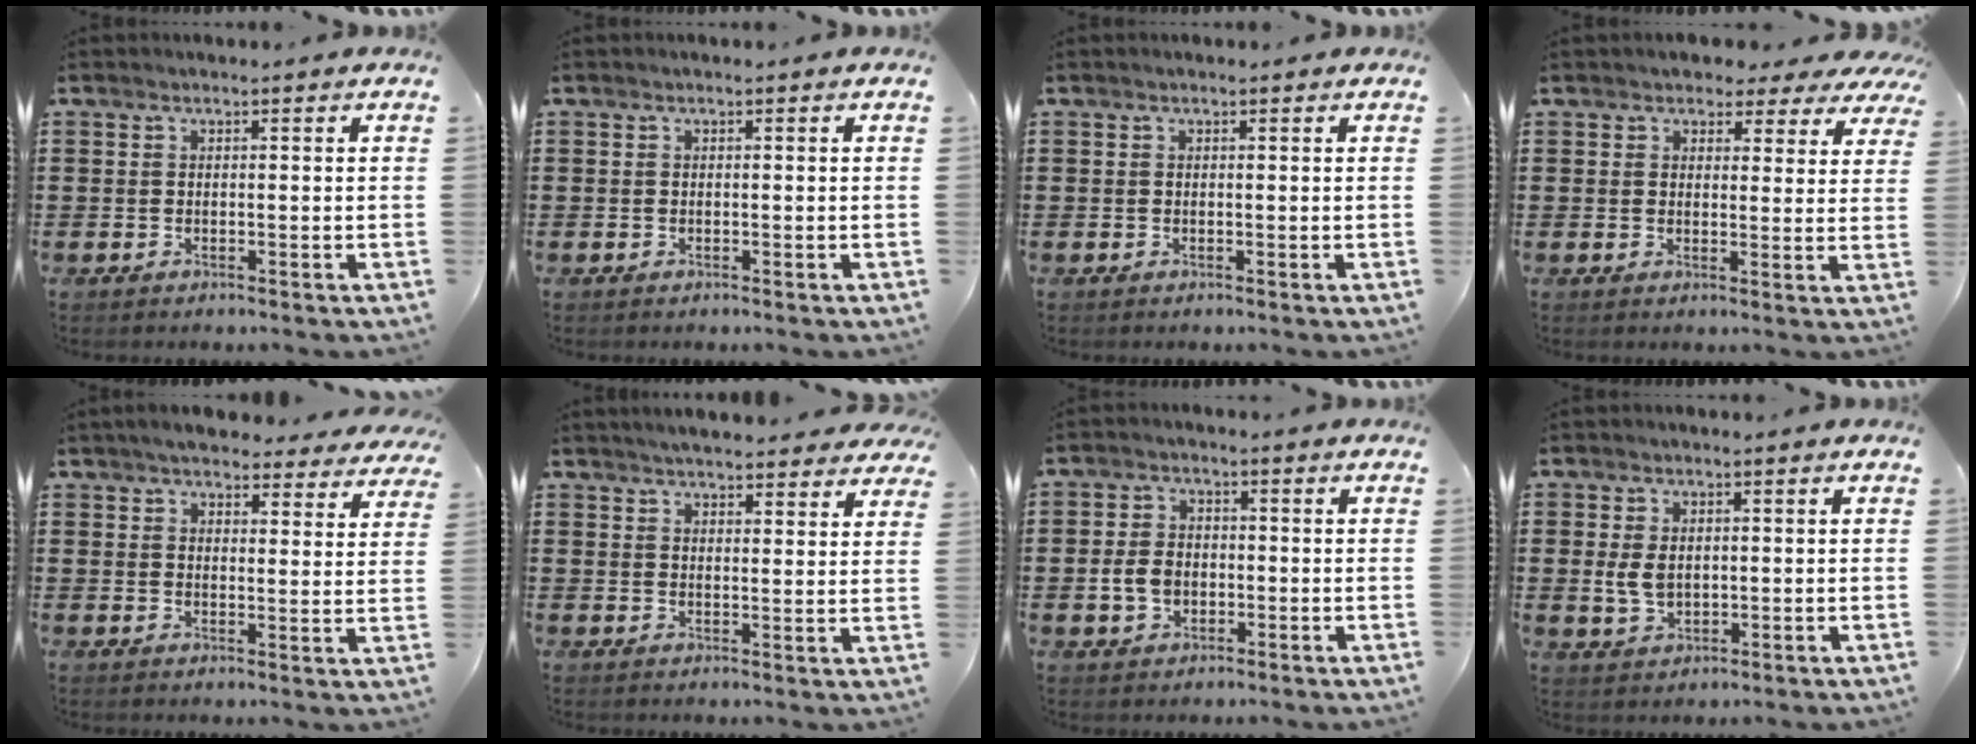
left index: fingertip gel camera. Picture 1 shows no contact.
{"total": 0.0}
{"total": 0.0}
{"total": 3.2, "force": [2.7, 1.5, 0.7], "torque": [-0.011, -0.008, 0.044]}
{"total": 4.7, "force": [4.4, 0.9, 1.2], "torque": [-0.035, -0.017, 0.078]}
{"total": 4.1, "force": [4.0, 0.3, 0.9], "torque": [-0.029, -0.011, 0.074]}
{"total": 4.3, "force": [-0.7, 3.2, 2.8], "torque": [-0.070, 0.003, -0.018]}
{"total": 3.8, "force": [0.3, 2.6, 2.8], "torque": [-0.073, 0.002, 0.000]}